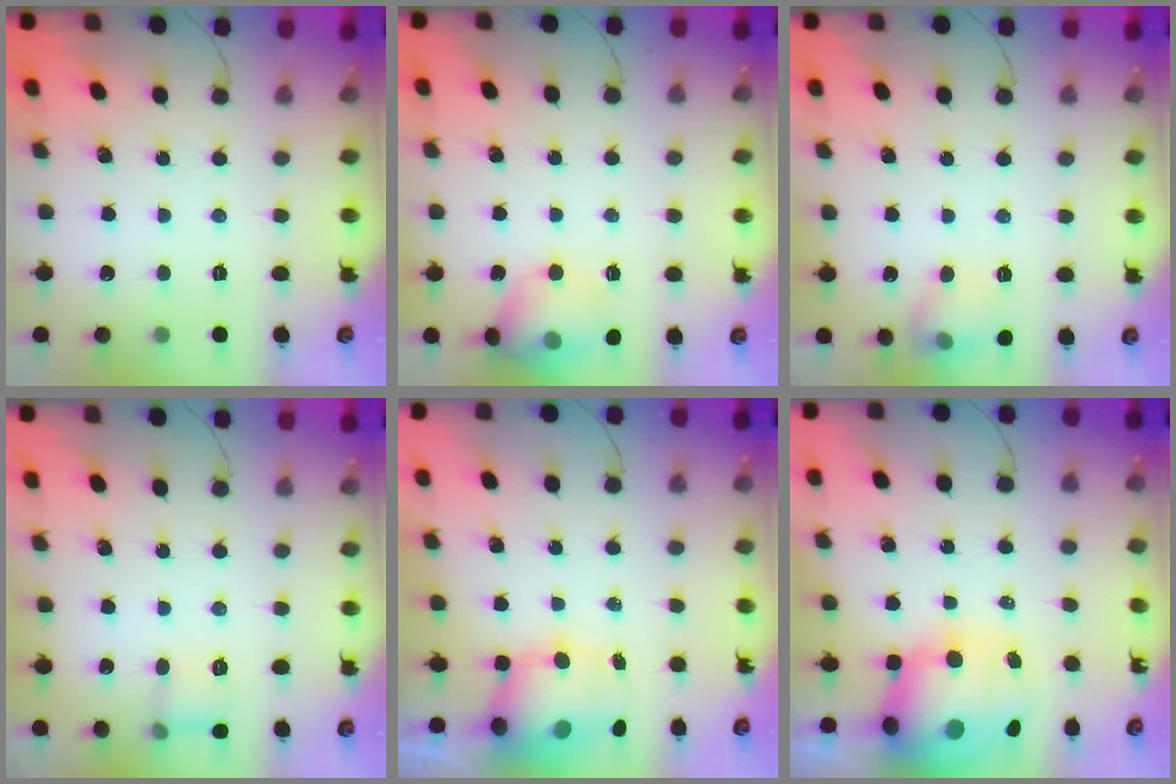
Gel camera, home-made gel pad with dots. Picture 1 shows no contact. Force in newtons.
{"total": 14.8, "press": 13.3, "slide": 6.5}
{"total": 9.1, "press": 9.1, "slide": 0.6}
{"total": 6.5, "press": 6.2, "slide": 1.9}
{"total": 8.2, "press": 8.1, "slide": 1.5}
{"total": 16.2, "press": 15.6, "slide": 4.3}